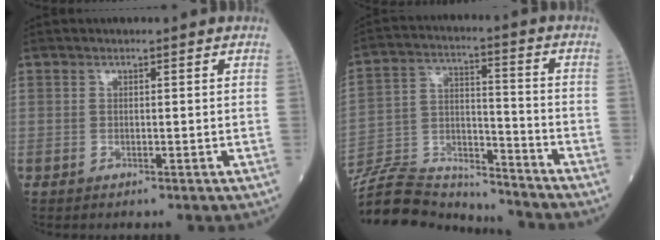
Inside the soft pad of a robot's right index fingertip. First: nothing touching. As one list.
[{"total": 17.2, "force": [-16.8, 2.8, 2.9], "torque": [-0.068, 0.026, -0.280]}]